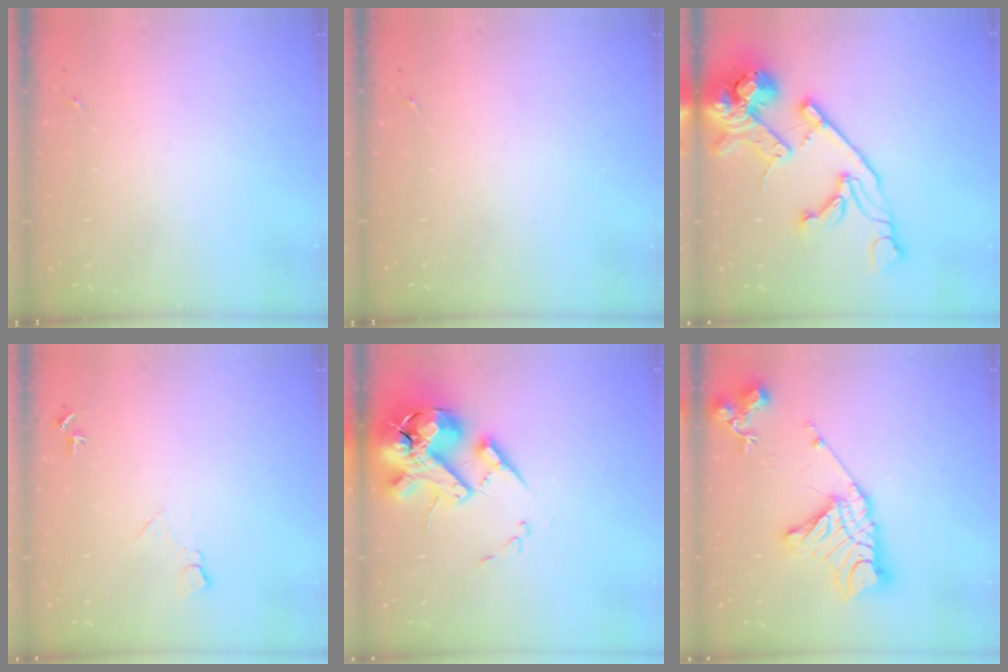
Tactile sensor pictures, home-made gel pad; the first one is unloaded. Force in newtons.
{"total": 0.0}
{"total": 23.6, "press": 23.4, "slide": 3.5}
{"total": 7.4, "press": 7.3, "slide": 0.9}
{"total": 18.6, "press": 18.4, "slide": 3.1}
{"total": 19.1, "press": 19.0, "slide": 1.8}